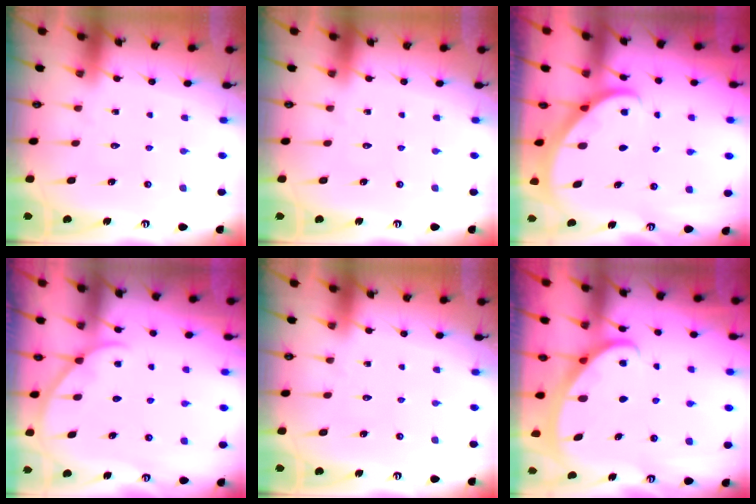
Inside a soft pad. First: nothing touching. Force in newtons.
{"total": 0.0}
{"total": 2.8, "press": 2.8, "slide": 0.2}
{"total": 2.8, "press": 2.8, "slide": 0.4}
{"total": 0.0}
{"total": 2.8, "press": 2.8, "slide": 0.4}